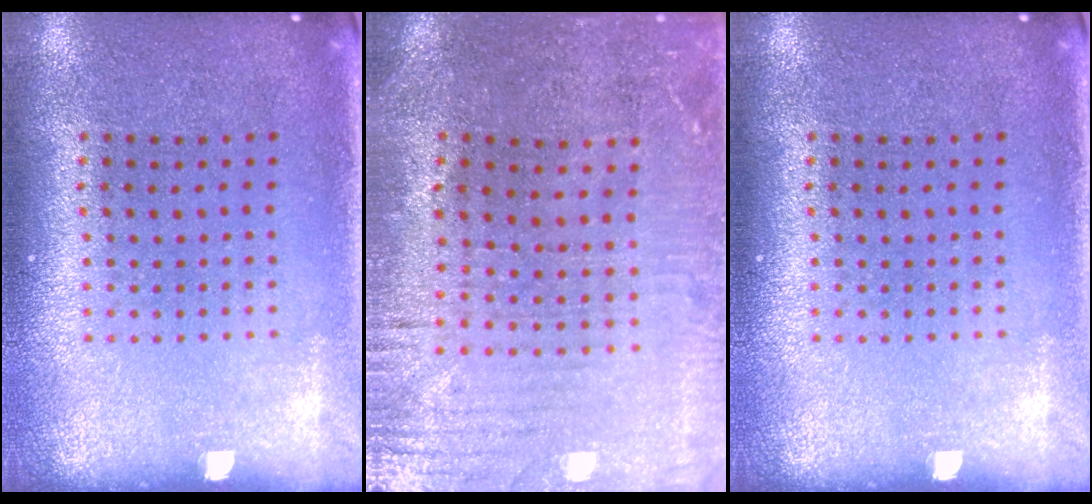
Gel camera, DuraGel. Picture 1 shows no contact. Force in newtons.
{"total": 1.1, "press": 1.0, "slide": 0.4}
{"total": 0.0}